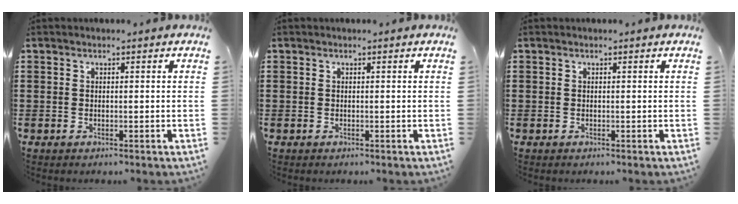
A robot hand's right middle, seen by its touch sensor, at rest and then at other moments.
{"total": 0.0}
{"total": 0.0}